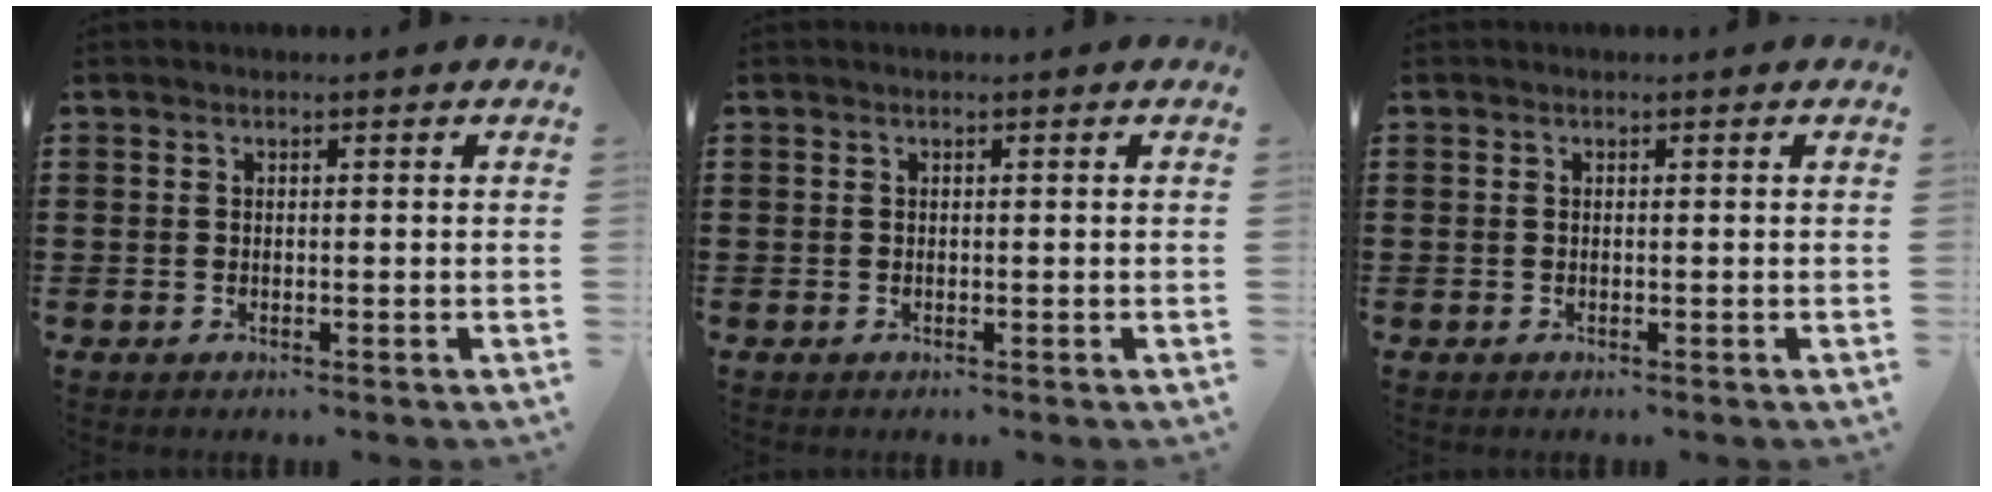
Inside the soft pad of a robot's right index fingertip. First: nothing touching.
{"total": 0.0}
{"total": 0.0}